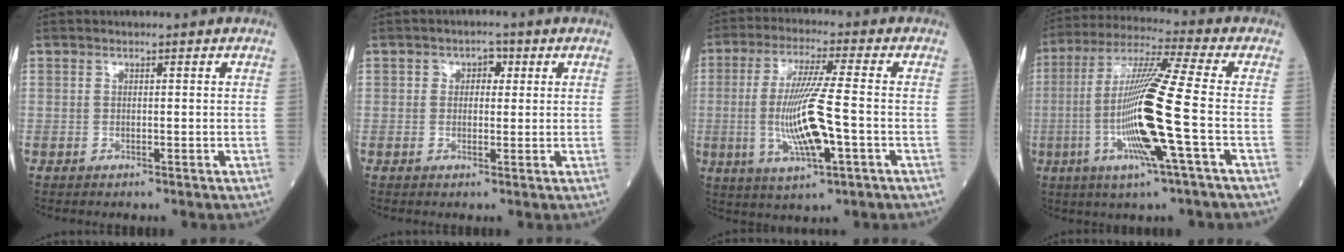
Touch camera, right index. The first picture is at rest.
{"total": 2.5, "force": [0.7, 1.7, 1.6], "torque": [-0.019, 0.012, 0.008]}
{"total": 11.8, "force": [-2.1, 0.8, 11.6], "torque": [-0.235, -0.009, -0.040]}
{"total": 15.9, "force": [-3.2, -1.0, 15.5], "torque": [-0.312, -0.008, -0.074]}